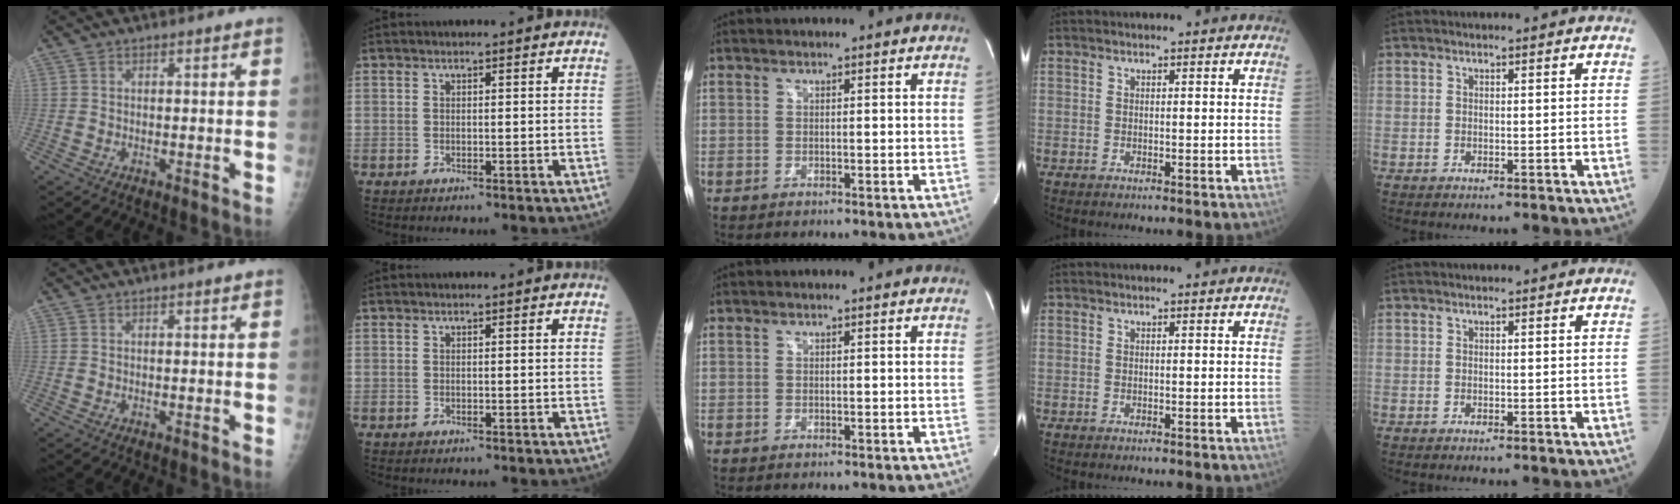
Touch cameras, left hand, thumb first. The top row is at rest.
{}